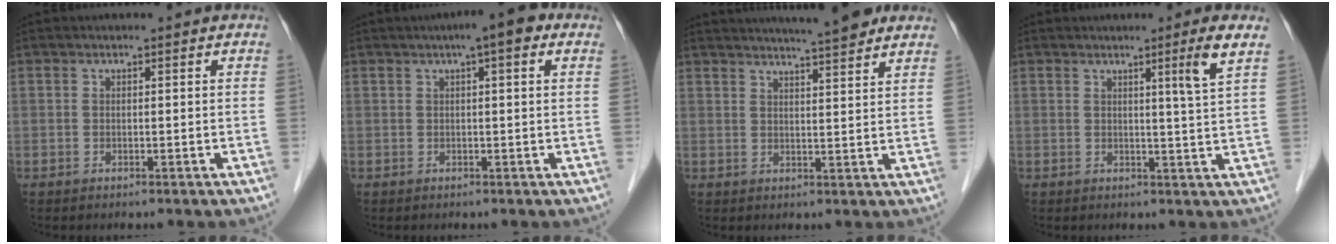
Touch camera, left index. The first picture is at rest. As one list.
[{"total": 5.1, "force": [2.5, 0.9, 4.3], "torque": [-0.059, 0.019, 0.030]}, {"total": 10.9, "force": [9.4, 0.6, 5.5], "torque": [-0.080, 0.013, 0.117]}, {"total": 4.2, "force": [2.1, -1.4, 3.3], "torque": [-0.048, -0.014, 0.039]}]